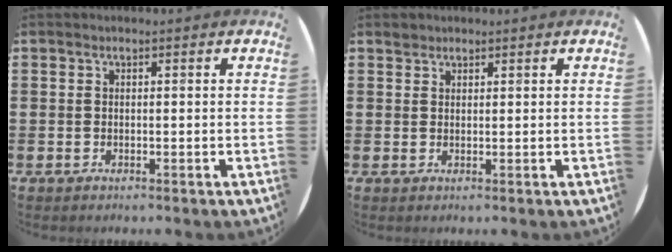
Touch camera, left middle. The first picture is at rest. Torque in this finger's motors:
{"motor_torque": [-0.09, 0.10, 0.00, 0.00]}